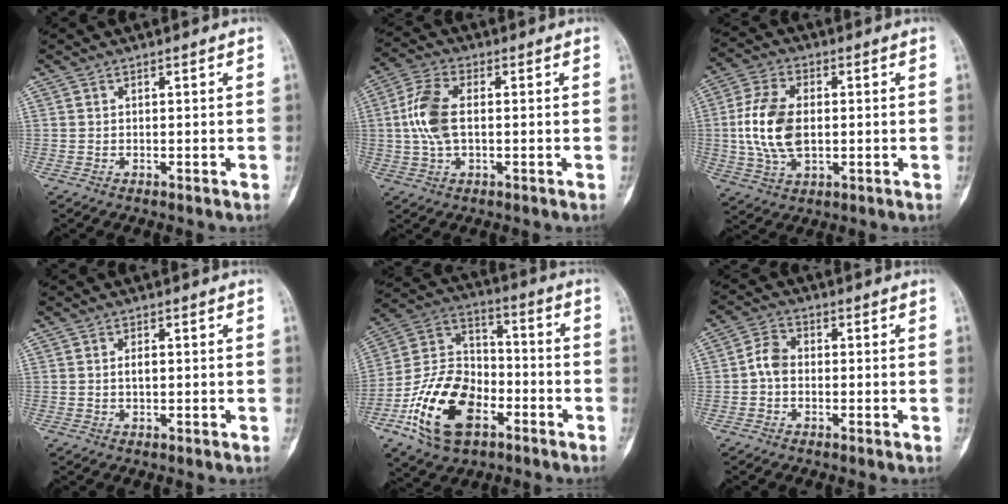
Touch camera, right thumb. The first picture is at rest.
{"total": 8.8, "force": [0.3, 4.6, 7.4], "torque": [-0.168, 0.014, 0.004]}
{"total": 11.9, "force": [0.0, 7.0, 9.6], "torque": [-0.194, 0.005, 0.003]}
{"total": 1.8, "force": [0.1, 0.8, 1.6], "torque": [-0.026, -0.002, 0.002]}
{"total": 19.8, "force": [-8.4, 12.1, 13.2], "torque": [-0.228, 0.059, -0.152]}
{"total": 4.1, "force": [-0.6, 3.0, 2.7], "torque": [-0.046, 0.014, -0.022]}